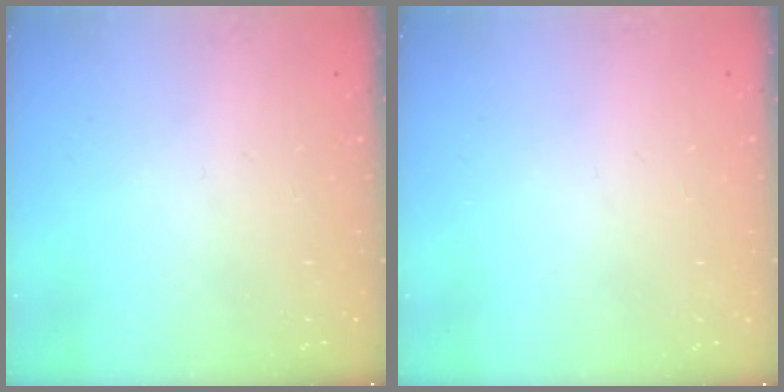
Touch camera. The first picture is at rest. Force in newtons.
{"total": 0.0}